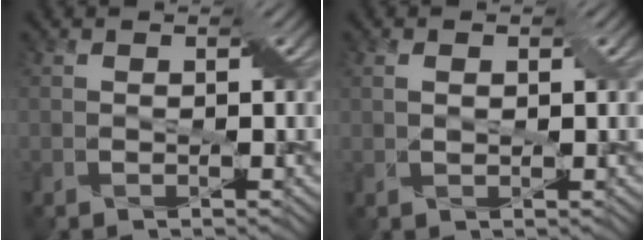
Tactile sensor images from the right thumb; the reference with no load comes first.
{"total": 1.5, "force": [0.6, 0.8, 1.0], "torque": [-0.021, 0.001, 0.012]}